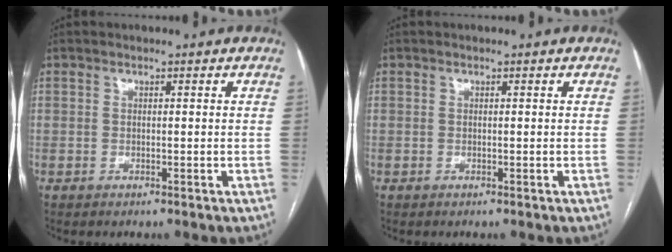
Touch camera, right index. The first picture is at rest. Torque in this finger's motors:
{"motor_torque": [0.00, 0.00, 0.00, 0.00]}